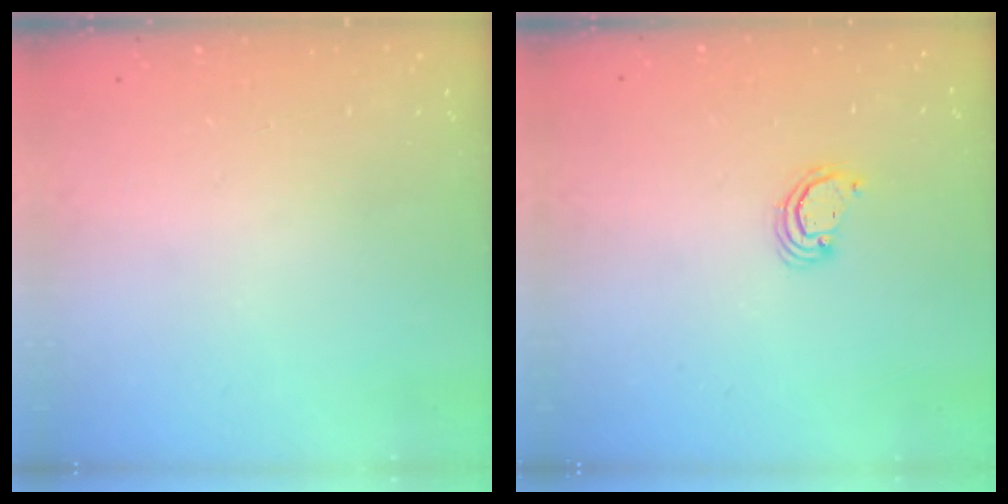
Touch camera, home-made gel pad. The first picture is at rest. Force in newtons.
{"total": 2.3, "press": 2.3, "slide": 0.2}